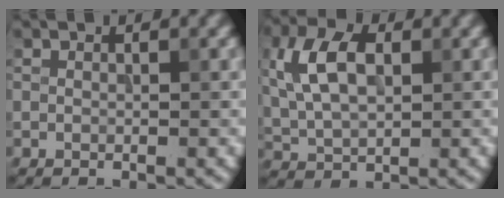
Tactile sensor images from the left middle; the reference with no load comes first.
{"total": 6.4, "force": [1.7, 3.8, 4.9], "torque": [-0.108, 0.011, 0.027]}